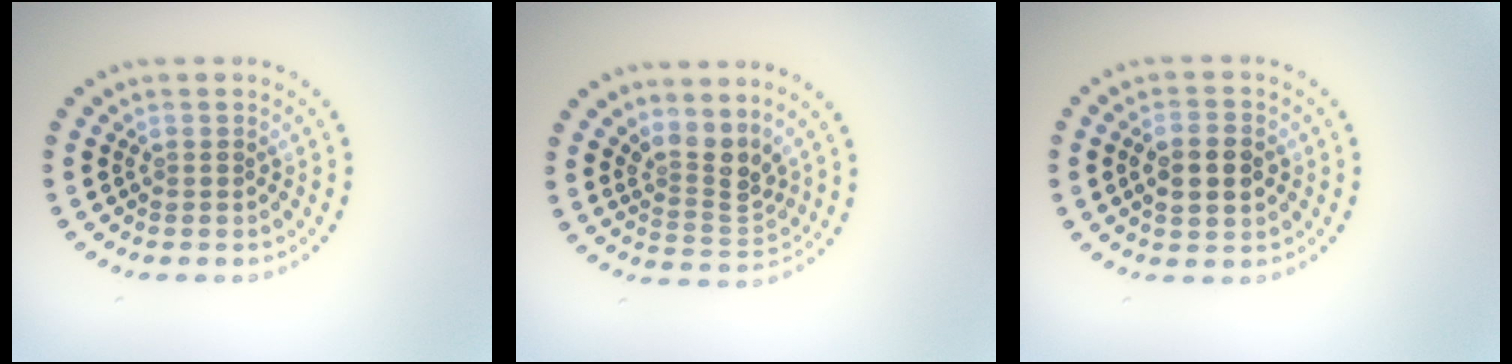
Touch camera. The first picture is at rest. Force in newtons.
{"total": 3.0, "press": 2.2, "slide": 2.1}
{"total": 3.3, "press": 3.3, "slide": 0.1}